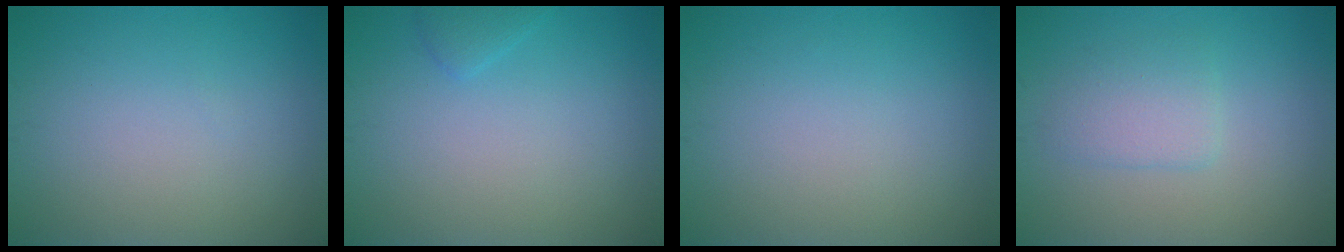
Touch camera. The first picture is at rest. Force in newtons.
{"total": 1.0, "press": 1.0, "slide": 0.1}
{"total": 0.0}
{"total": 2.4, "press": 2.3, "slide": 0.5}